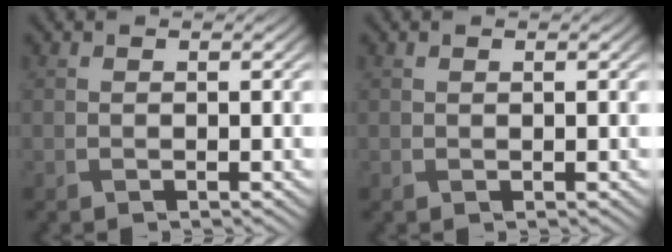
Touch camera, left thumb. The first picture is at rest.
{"total": 0.0}